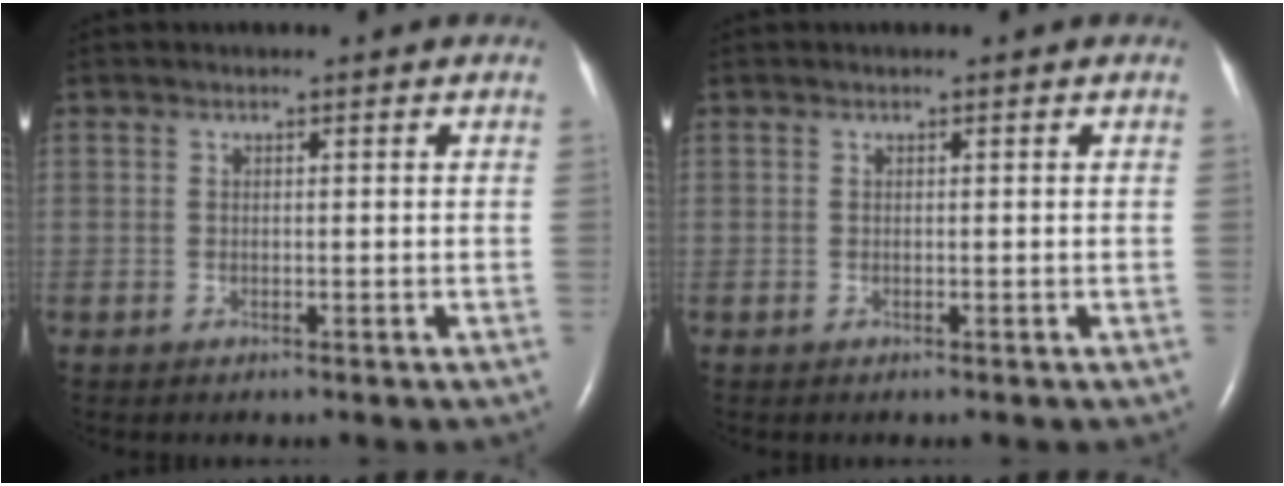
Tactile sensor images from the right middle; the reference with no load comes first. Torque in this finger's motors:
{"motor_torque": [0.00, -0.18, 0.00, 0.01]}